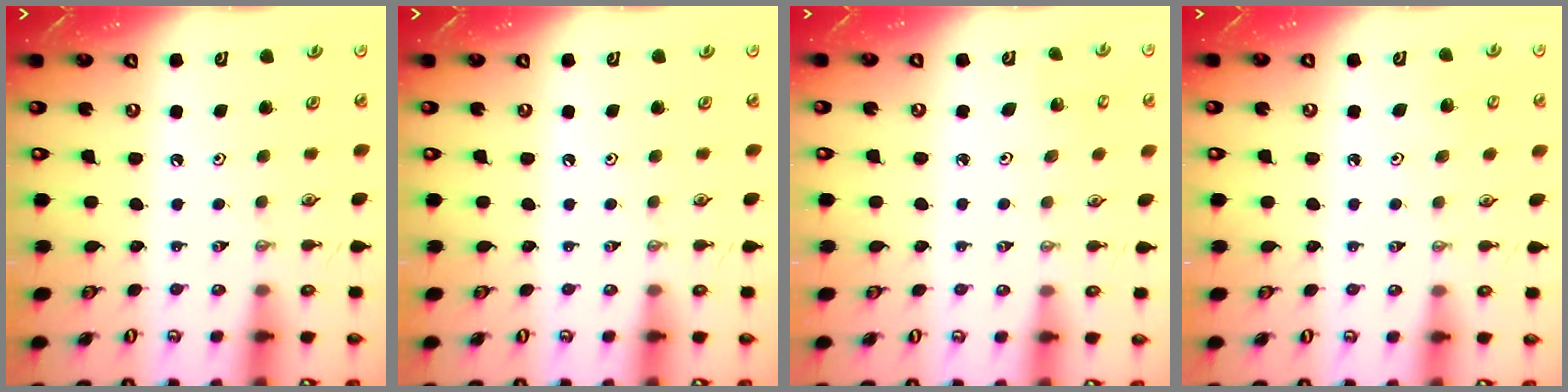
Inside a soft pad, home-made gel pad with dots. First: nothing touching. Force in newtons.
{"total": 0.0}
{"total": 2.8, "press": 2.8, "slide": 0.2}
{"total": 4.2, "press": 4.2, "slide": 0.4}